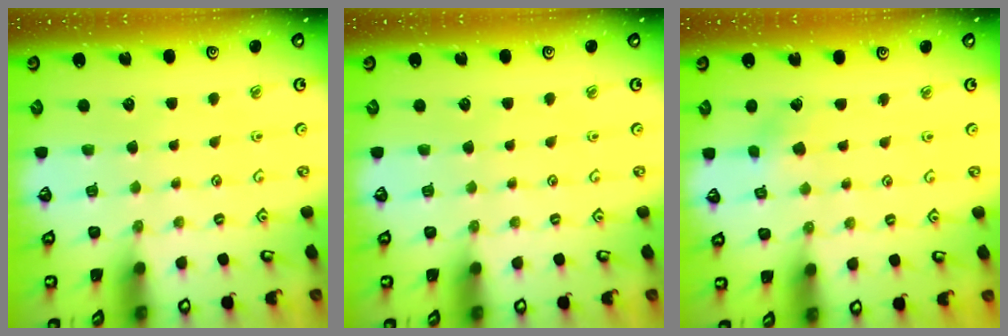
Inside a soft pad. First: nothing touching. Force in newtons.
{"total": 0.0}
{"total": 3.3, "press": 3.3, "slide": 0.2}